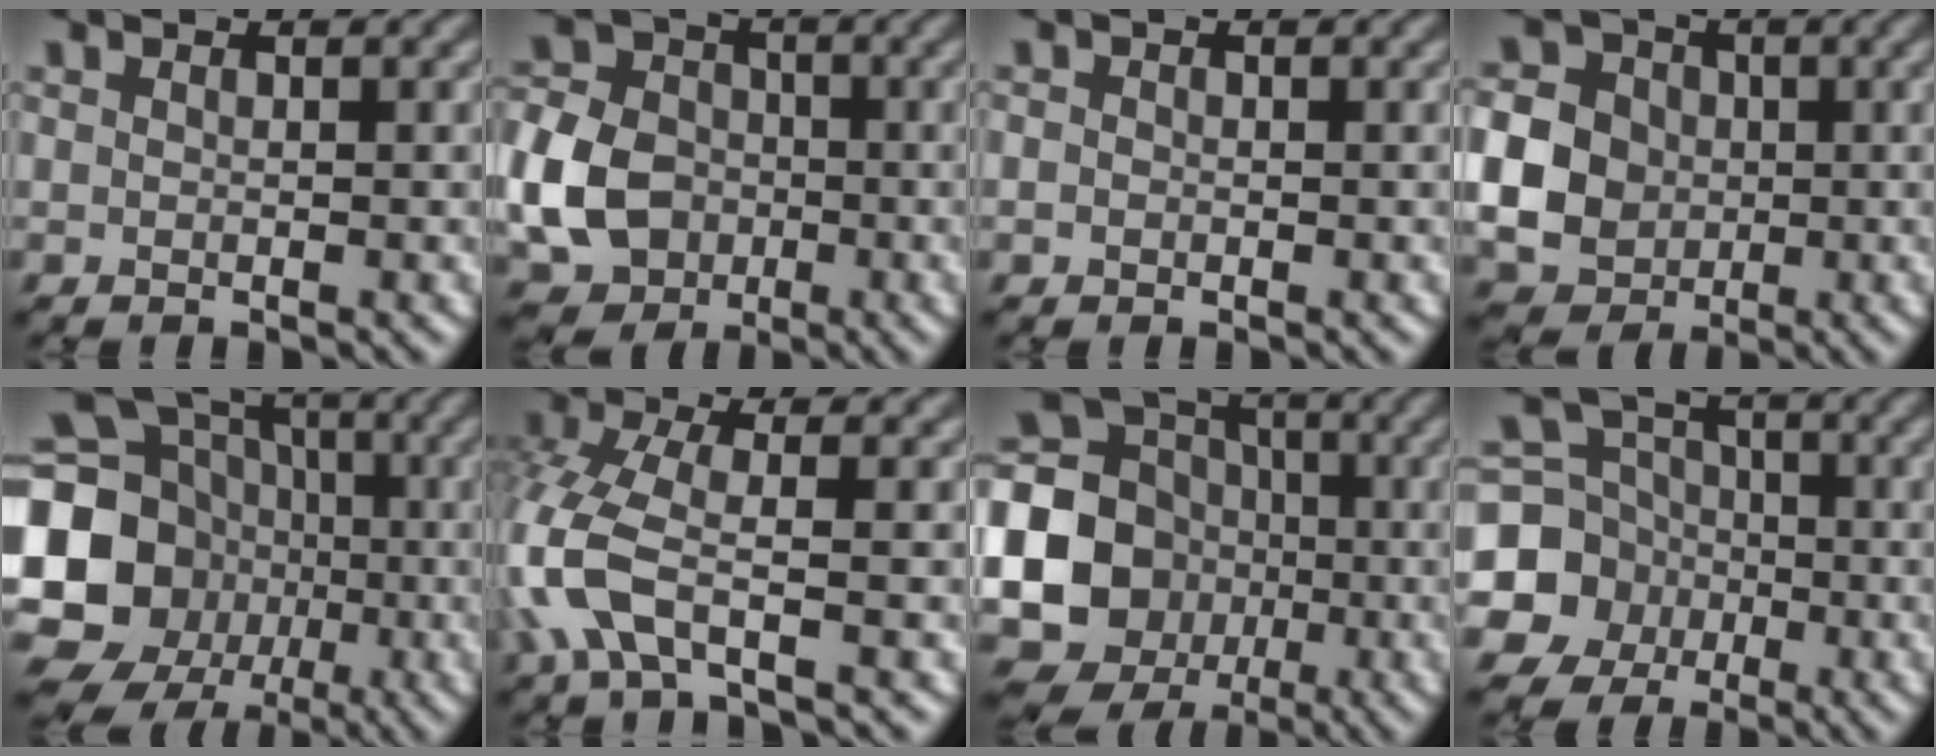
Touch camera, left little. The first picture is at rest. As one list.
[{"total": 7.6, "force": [-2.1, 6.2, 3.8], "torque": [-0.088, -0.003, -0.055]}, {"total": 0.8, "force": [-0.6, 0.6, 0.0], "torque": [0.006, -0.003, -0.013]}, {"total": 10.3, "force": [-0.8, 9.5, 4.0], "torque": [-0.107, 0.001, -0.033]}, {"total": 17.1, "force": [-2.4, 15.3, 7.3], "torque": [-0.168, -0.006, -0.078]}, {"total": 5.5, "force": [-2.6, 1.8, 4.5], "torque": [-0.123, -0.007, -0.066]}, {"total": 16.3, "force": [-2.4, 15.2, 5.3], "torque": [-0.139, -0.013, -0.073]}, {"total": 9.3, "force": [-2.5, 8.7, 2.2], "torque": [-0.062, -0.006, -0.077]}]